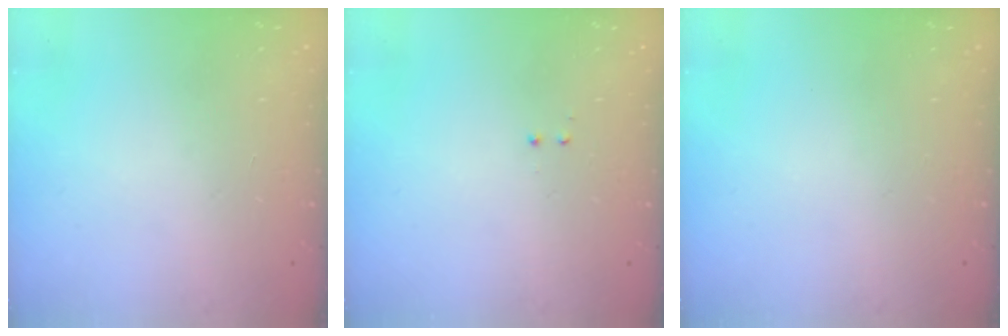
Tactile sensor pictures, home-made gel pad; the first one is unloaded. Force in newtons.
{"total": 0.5, "press": 0.5, "slide": 0.3}
{"total": 0.0}